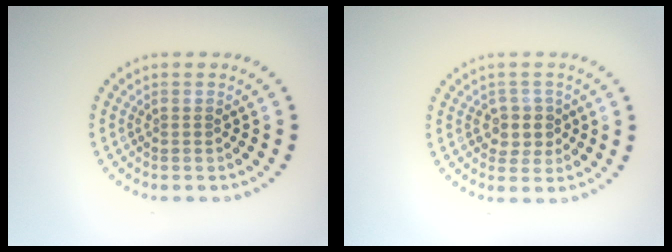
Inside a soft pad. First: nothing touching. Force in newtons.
{"total": 2.3, "press": 2.1, "slide": 1.0}